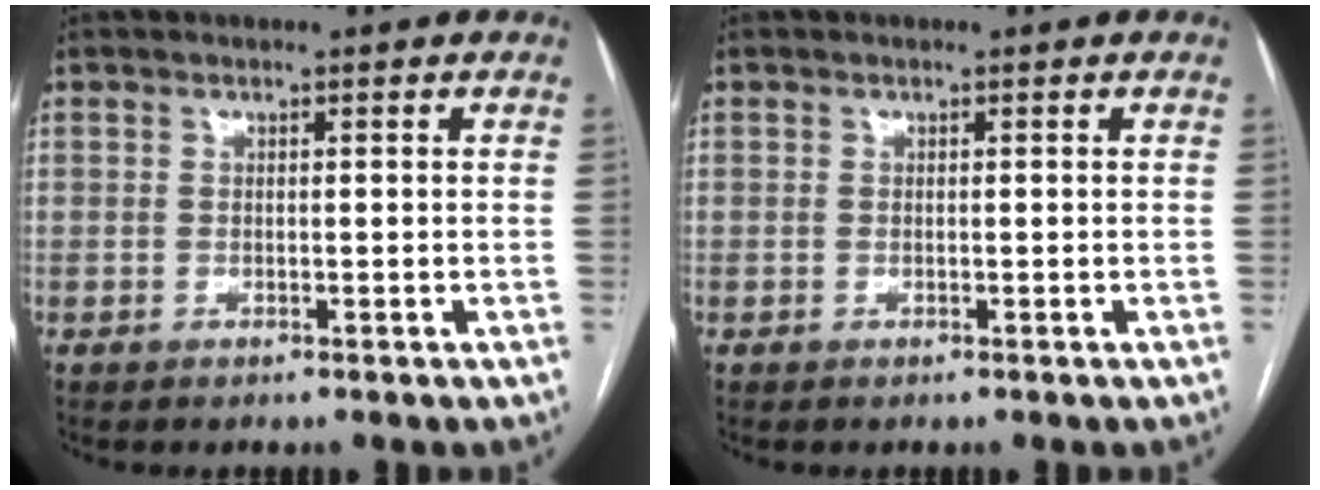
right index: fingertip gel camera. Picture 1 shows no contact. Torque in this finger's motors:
{"motor_torque": [0.09, 0.01, 0.00, 0.00]}